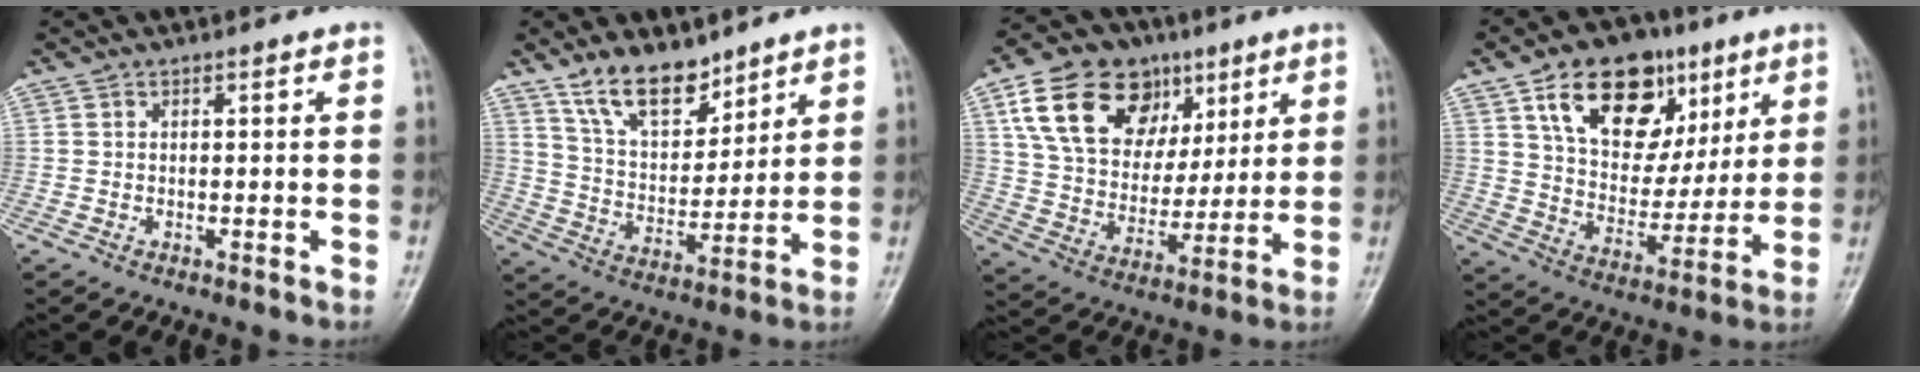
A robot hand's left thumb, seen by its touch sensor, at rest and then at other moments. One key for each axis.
{"total": 11.6, "fx": 8.6, "fy": 5.5, "fz": 5.5, "tx": -0.065, "ty": -0.061, "tz": 0.166}
{"total": 20.1, "fx": 9.2, "fy": 14.1, "fz": 11.1, "tx": -0.158, "ty": -0.012, "tz": 0.162}
{"total": 20.1, "fx": 9.8, "fy": 12.7, "fz": 12.0, "tx": -0.142, "ty": -0.025, "tz": 0.166}